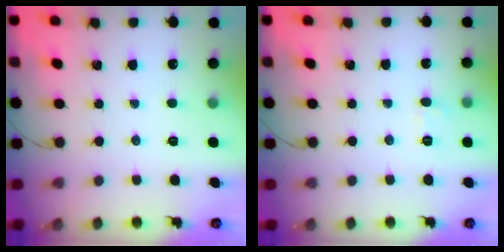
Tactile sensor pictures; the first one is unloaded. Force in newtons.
{"total": 4.8, "press": 4.6, "slide": 1.3}